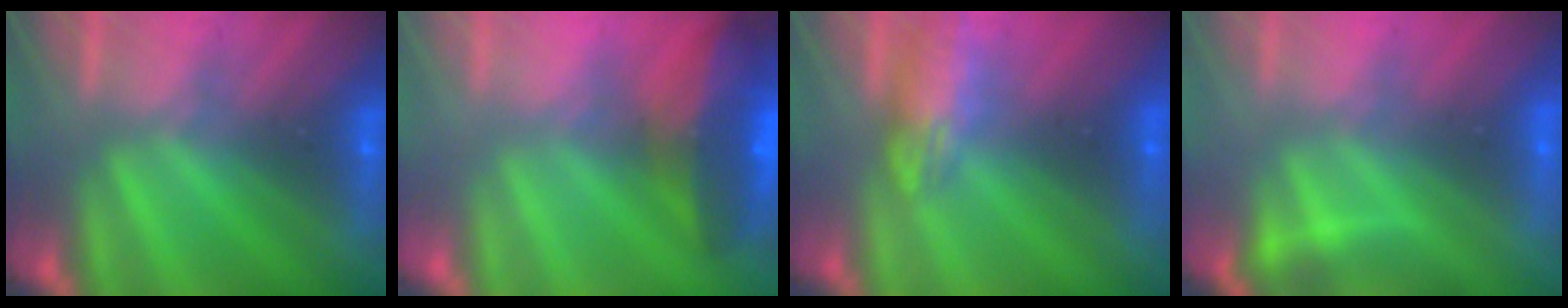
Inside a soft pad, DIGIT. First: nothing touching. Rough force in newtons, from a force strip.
{"total": 8.2}
{"total": 2.4}
{"total": 2.7}